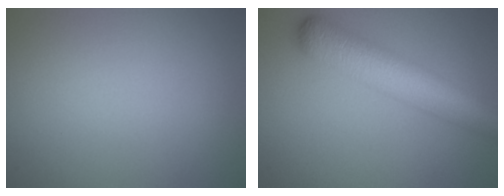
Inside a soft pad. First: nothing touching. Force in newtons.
{"total": 7.0, "press": 7.0, "slide": 0.2}